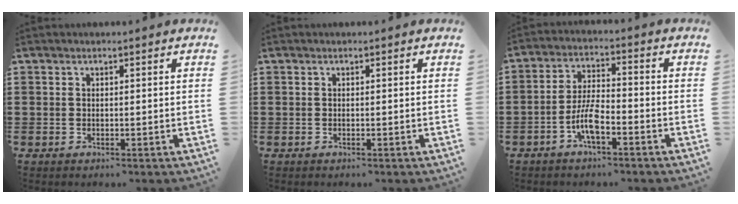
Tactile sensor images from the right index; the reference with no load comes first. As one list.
[{"total": 0.0}, {"total": 6.2, "force": [-3.1, 1.8, 5.1], "torque": [-0.119, -0.005, -0.063]}]